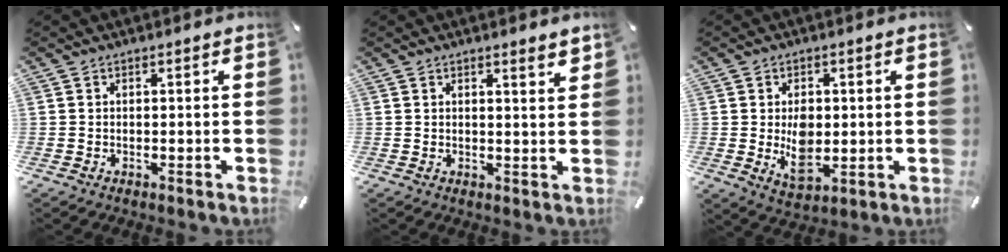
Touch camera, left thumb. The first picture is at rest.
{"total": 2.7, "force": [2.1, 0.1, 1.7], "torque": [-0.020, -0.014, 0.034]}
{"total": 7.1, "force": [0.1, 5.0, 5.1], "torque": [-0.078, -0.006, 0.000]}